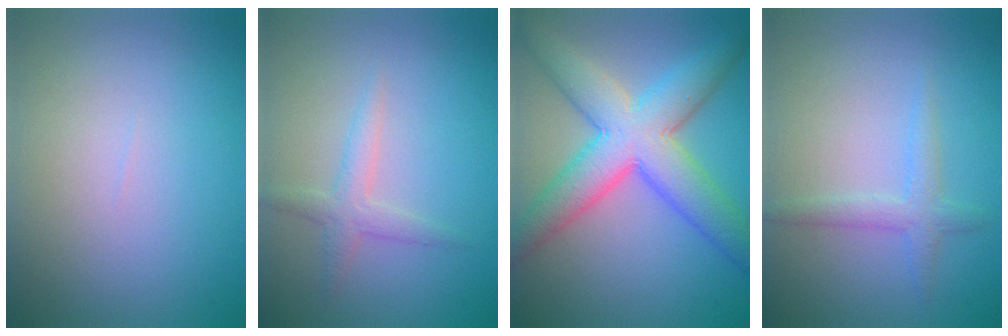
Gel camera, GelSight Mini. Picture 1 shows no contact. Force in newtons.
{"total": 1.9, "press": 1.9, "slide": 0.0}
{"total": 8.4, "press": 8.4, "slide": 0.5}
{"total": 1.9, "press": 1.9, "slide": 0.1}